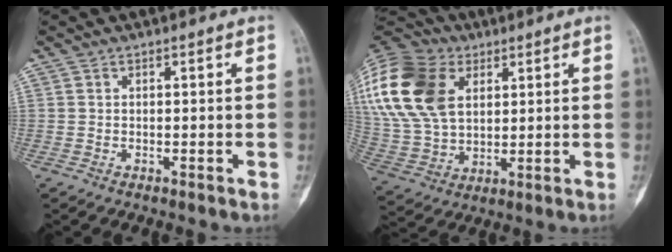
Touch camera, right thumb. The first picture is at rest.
{"total": 25.0, "force": [8.6, 17.0, 16.2], "torque": [-0.359, 0.023, 0.164]}